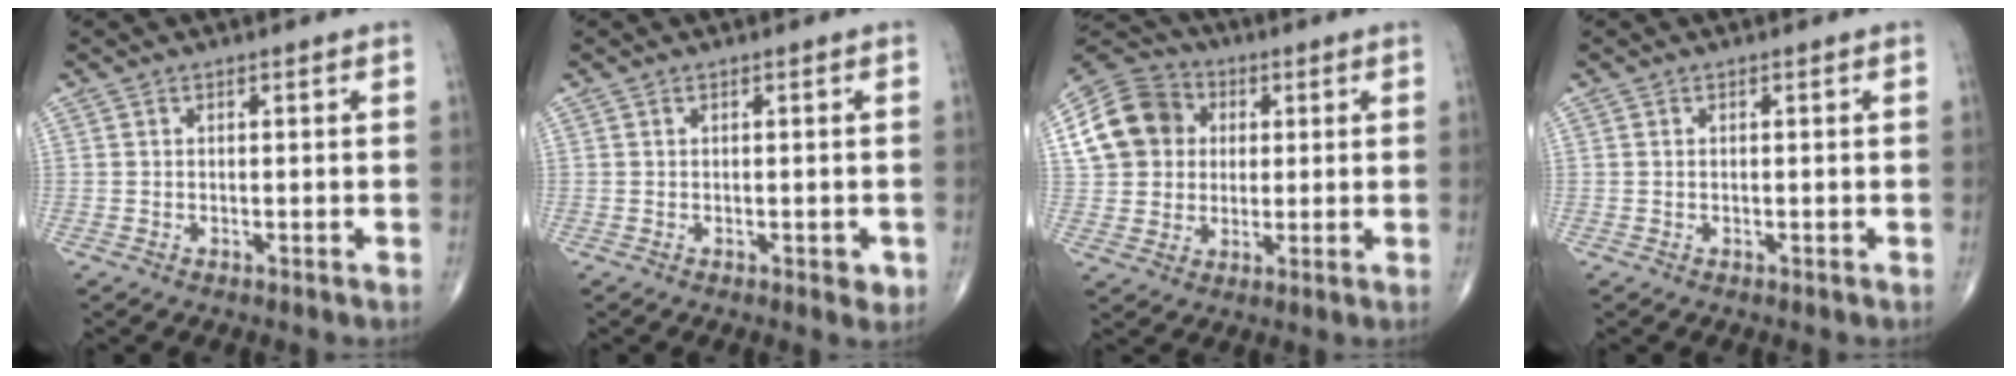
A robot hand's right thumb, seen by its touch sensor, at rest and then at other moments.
{"total": 1.8, "force": [-0.3, 0.8, 1.6], "torque": [-0.008, -0.002, -0.003]}
{"total": 13.7, "force": [2.9, 11.9, 6.2], "torque": [-0.101, 0.014, 0.045]}
{"total": 0.0}